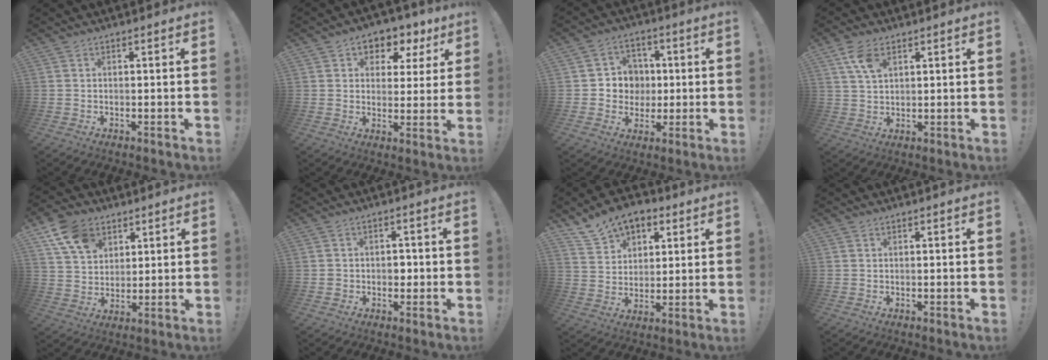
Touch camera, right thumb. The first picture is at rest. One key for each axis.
{"total": 5.8, "fx": 2.5, "fy": 4.8, "fz": 1.8, "tx": -0.011, "ty": -0.024, "tz": 0.046}
{"total": 8.1, "fx": -0.1, "fy": 8.0, "fz": 1.4, "tx": -0.021, "ty": 0.002, "tz": 0.005}
{"total": 6.7, "fx": 3.6, "fy": 3.4, "fz": 4.5, "tx": -0.079, "ty": -0.013, "tz": 0.067}
{"total": 12.2, "fx": 6.4, "fy": 8.6, "fz": 5.7, "tx": -0.097, "ty": -0.023, "tz": 0.127}
{"total": 3.2, "fx": -0.2, "fy": 2.9, "fz": 1.4, "tx": -0.014, "ty": 0.000, "tz": -0.008}
{"total": 11.2, "fx": 7.6, "fy": 7.3, "fz": 4.0, "tx": -0.064, "ty": -0.048, "tz": 0.147}
{"total": 0.0}